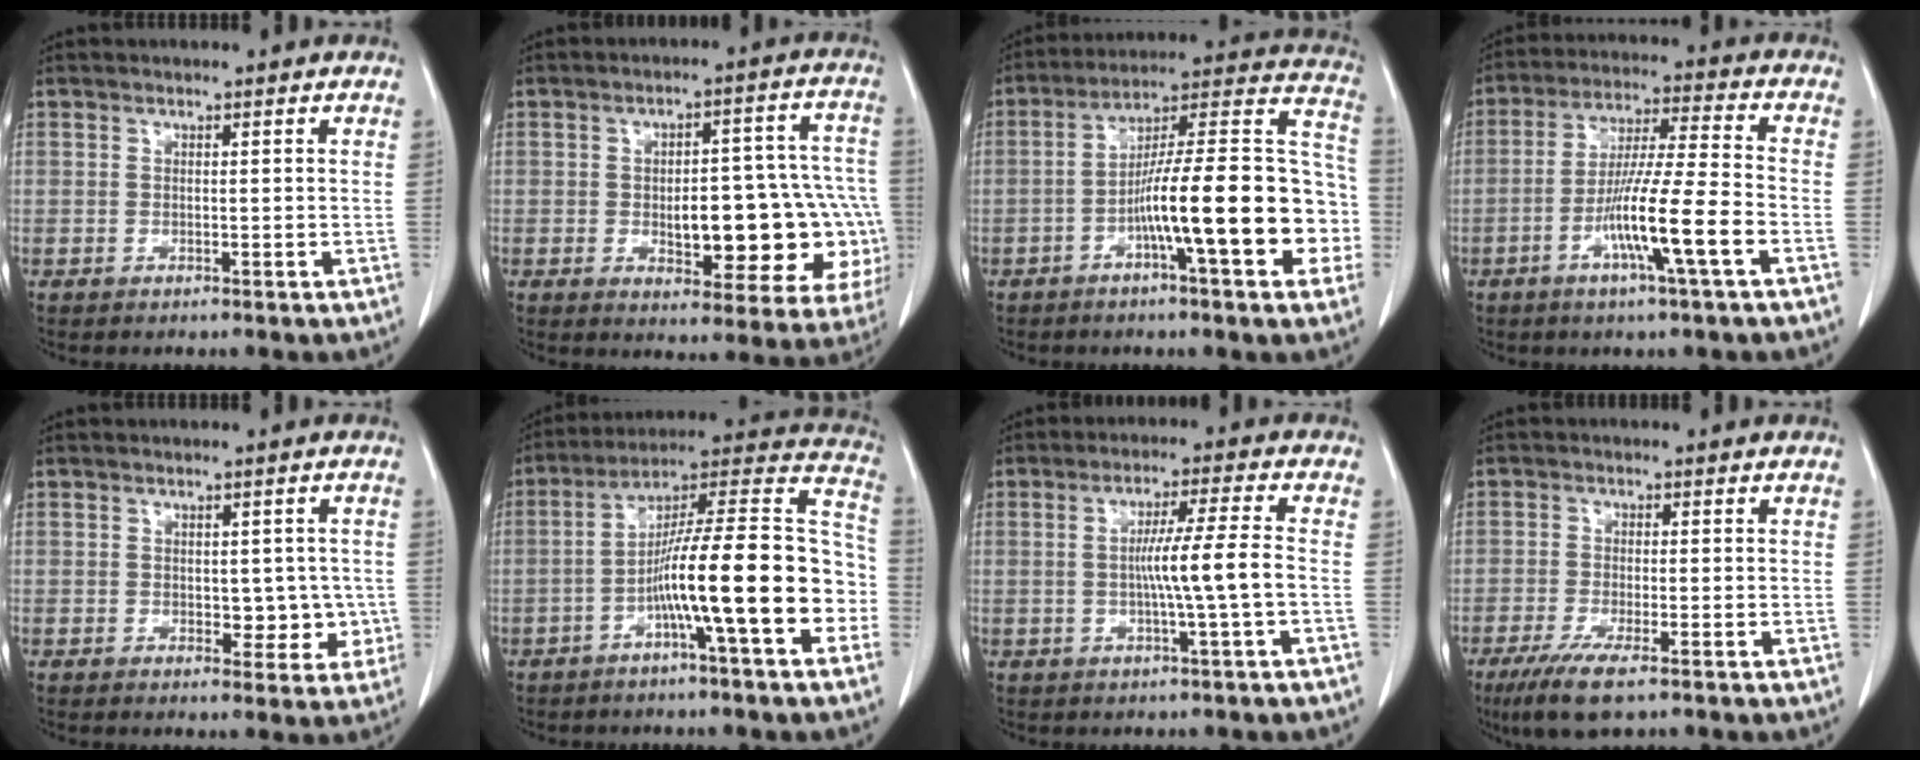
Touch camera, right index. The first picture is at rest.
{"total": 19.1, "force": [-3.4, 7.2, 17.4], "torque": [-0.144, 0.038, -0.021]}
{"total": 20.8, "force": [-5.4, 2.8, 19.9], "torque": [-0.236, 0.034, -0.082]}
{"total": 12.2, "force": [-4.7, -0.6, 11.2], "torque": [-0.209, -0.006, -0.088]}
{"total": 5.0, "force": [-0.5, 3.2, 3.8], "torque": [-0.031, 0.008, 0.001]}
{"total": 19.0, "force": [-5.4, 1.5, 18.2], "torque": [-0.242, 0.031, -0.089]}
{"total": 7.1, "force": [-1.0, -1.3, 6.9], "torque": [-0.118, 0.002, -0.016]}
{"total": 6.5, "force": [-4.1, 1.1, 4.9], "torque": [-0.095, -0.017, -0.069]}